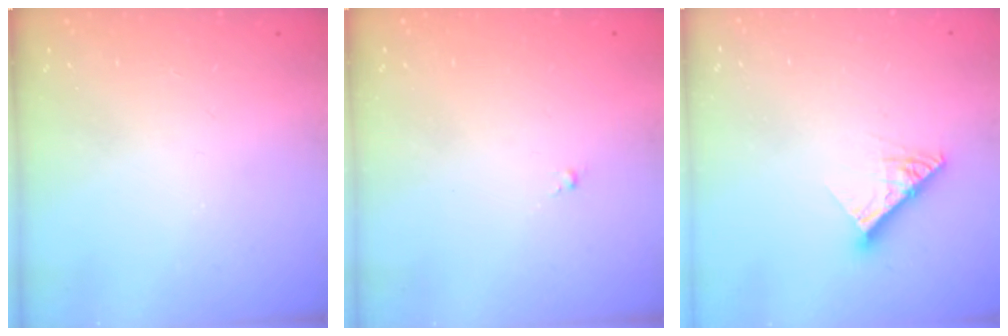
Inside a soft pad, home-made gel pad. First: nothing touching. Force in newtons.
{"total": 0.0}
{"total": 10.0, "press": 9.9, "slide": 1.1}